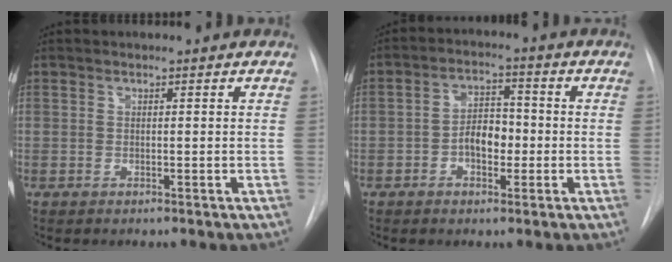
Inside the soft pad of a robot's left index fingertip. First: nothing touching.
{"total": 5.2, "force": [-1.3, 3.0, 4.0], "torque": [-0.070, 0.015, -0.024]}